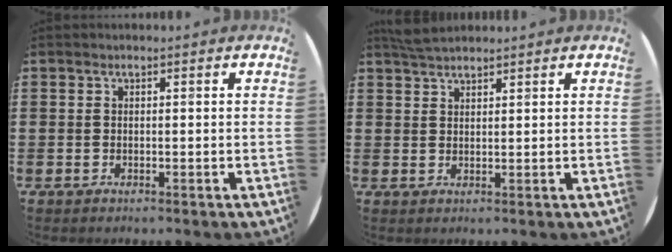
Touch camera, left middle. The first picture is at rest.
{"total": 2.7, "force": [2.6, 0.5, 0.8], "torque": [-0.020, 0.000, 0.049]}